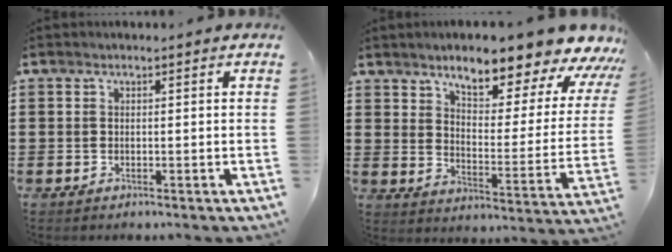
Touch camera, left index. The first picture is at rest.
{"total": 9.1, "force": [8.2, 1.3, 3.7], "torque": [-0.076, -0.066, 0.134]}